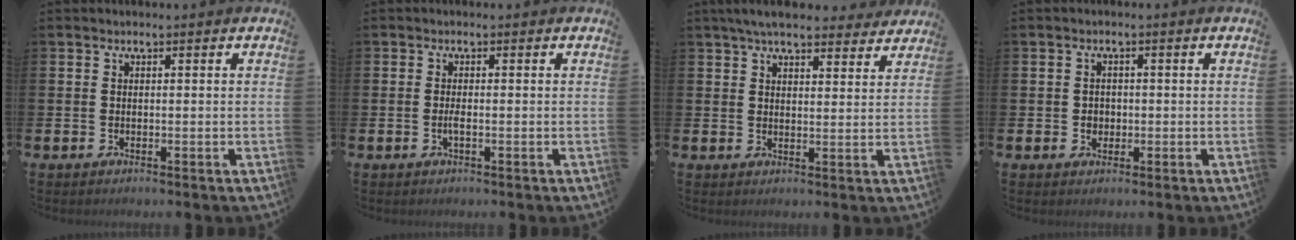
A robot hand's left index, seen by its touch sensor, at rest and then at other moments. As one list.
[{"total": 1.1, "force": [-0.3, 0.2, 1.0], "torque": [-0.025, 0.001, -0.005]}, {"total": 6.0, "force": [5.5, 1.3, 2.0], "torque": [-0.041, -0.019, 0.099]}, {"total": 1.6, "force": [0.0, 1.5, 0.5], "torque": [0.005, 0.002, -0.006]}]